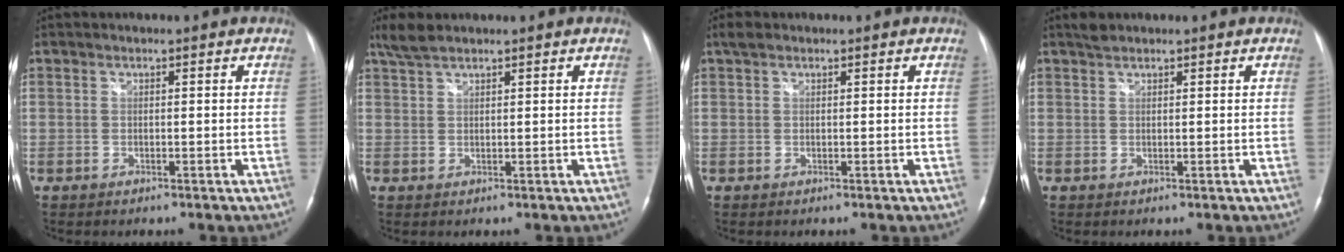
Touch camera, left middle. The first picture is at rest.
{"total": 3.0, "force": [2.6, 0.5, 1.4], "torque": [-0.036, 0.013, 0.056]}
{"total": 1.4, "force": [1.0, 0.7, 0.7], "torque": [-0.017, 0.018, 0.019]}
{"total": 1.4, "force": [1.3, 0.5, 0.5], "torque": [-0.013, 0.012, 0.025]}